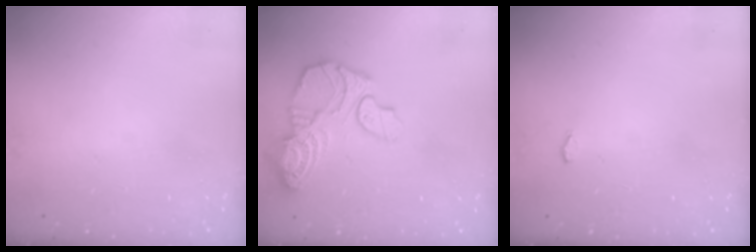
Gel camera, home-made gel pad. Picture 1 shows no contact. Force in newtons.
{"total": 14.6, "press": 14.5, "slide": 1.5}
{"total": 2.4, "press": 2.4, "slide": 0.3}